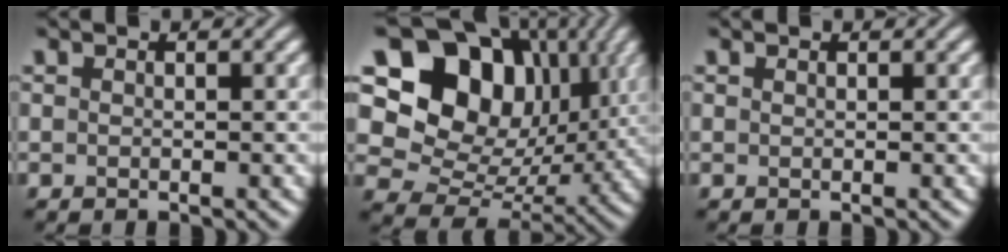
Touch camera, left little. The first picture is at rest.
{"total": 15.7, "force": [5.7, 11.8, 8.6], "torque": [-0.139, 0.038, 0.096]}
{"total": 0.0}